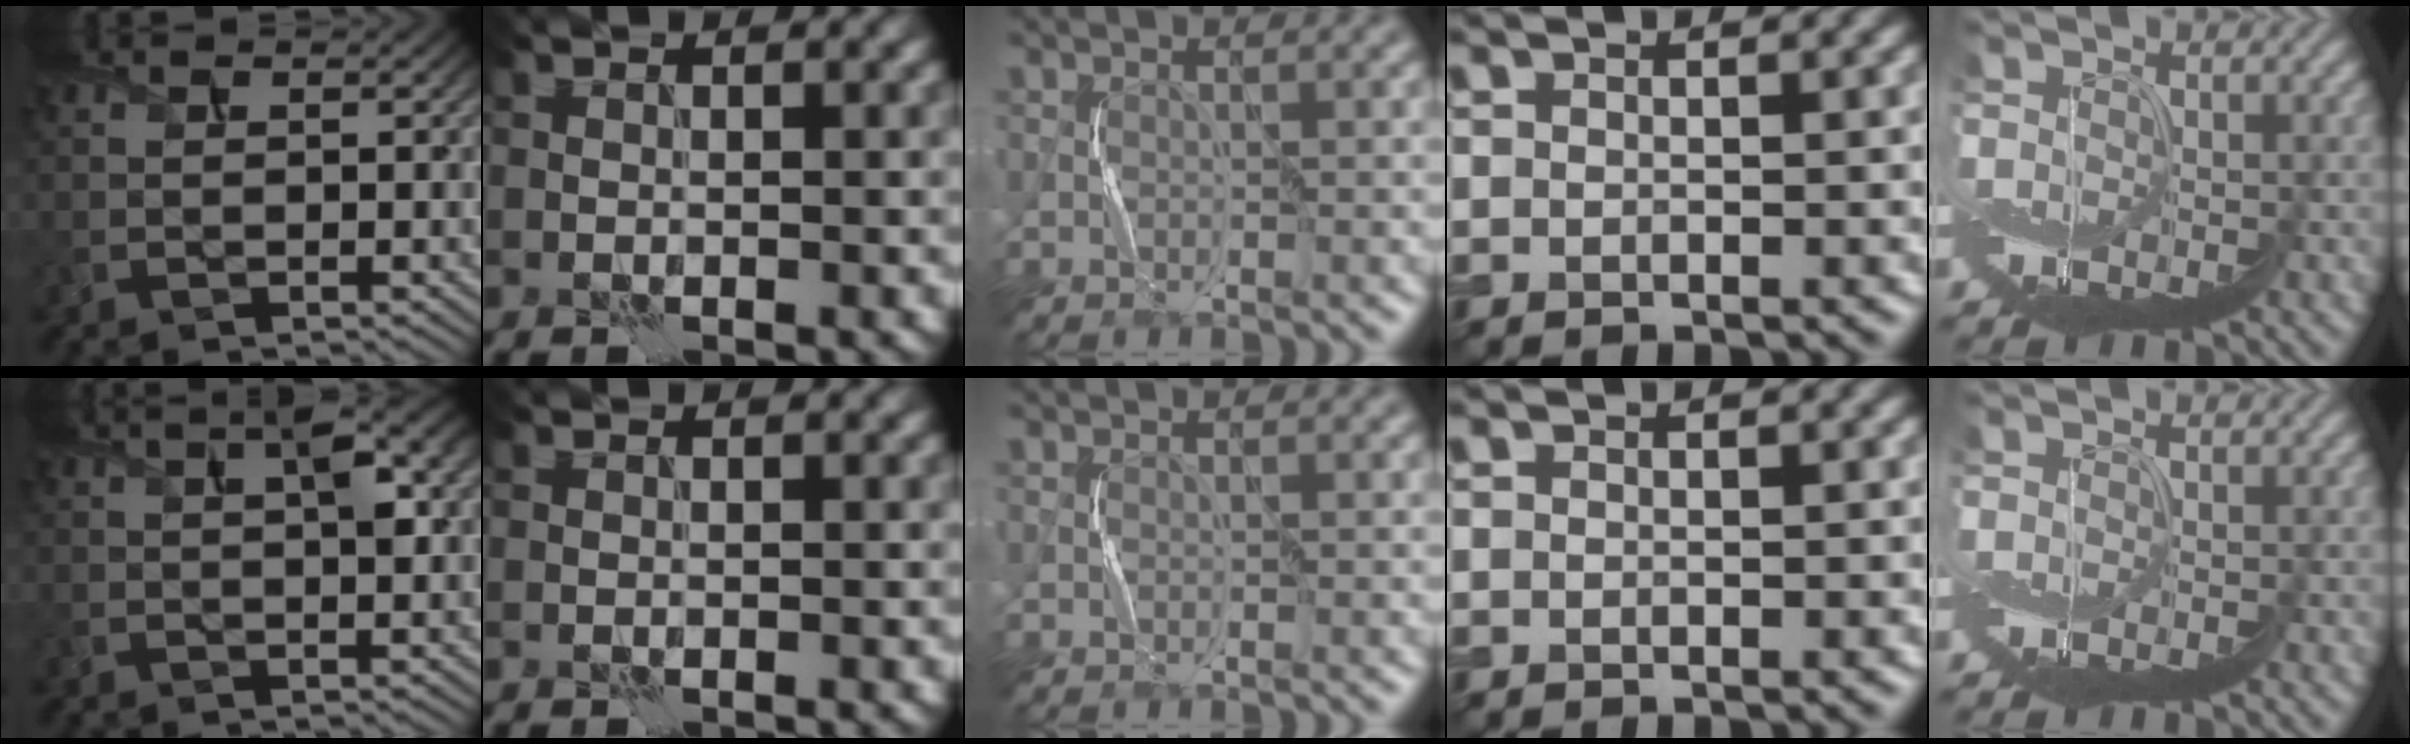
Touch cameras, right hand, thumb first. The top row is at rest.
{"thumb": {"total": 4.5, "force": [1.5, 1.1, 4.1], "torque": [-0.074, 0.010, 0.023]}}